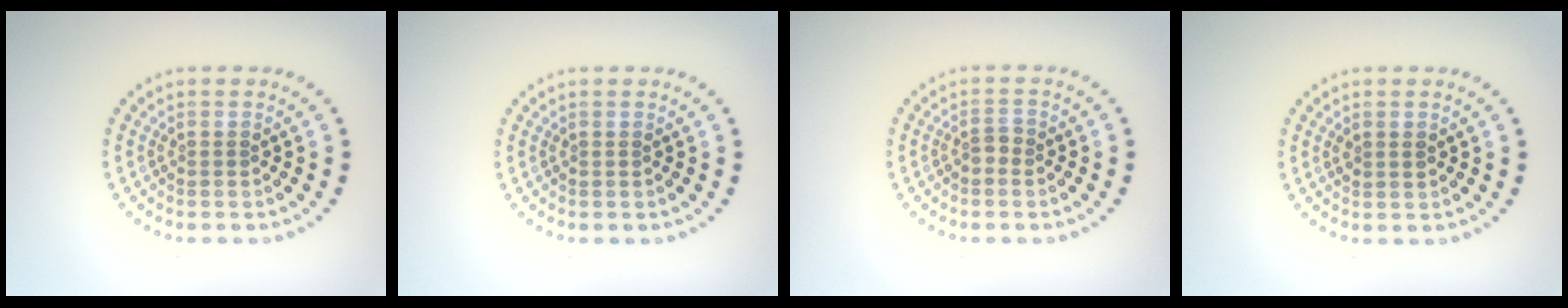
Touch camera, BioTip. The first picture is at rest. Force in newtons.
{"total": 0.0}
{"total": 1.0, "press": 0.9, "slide": 0.4}
{"total": 0.9, "press": 0.9, "slide": 0.3}